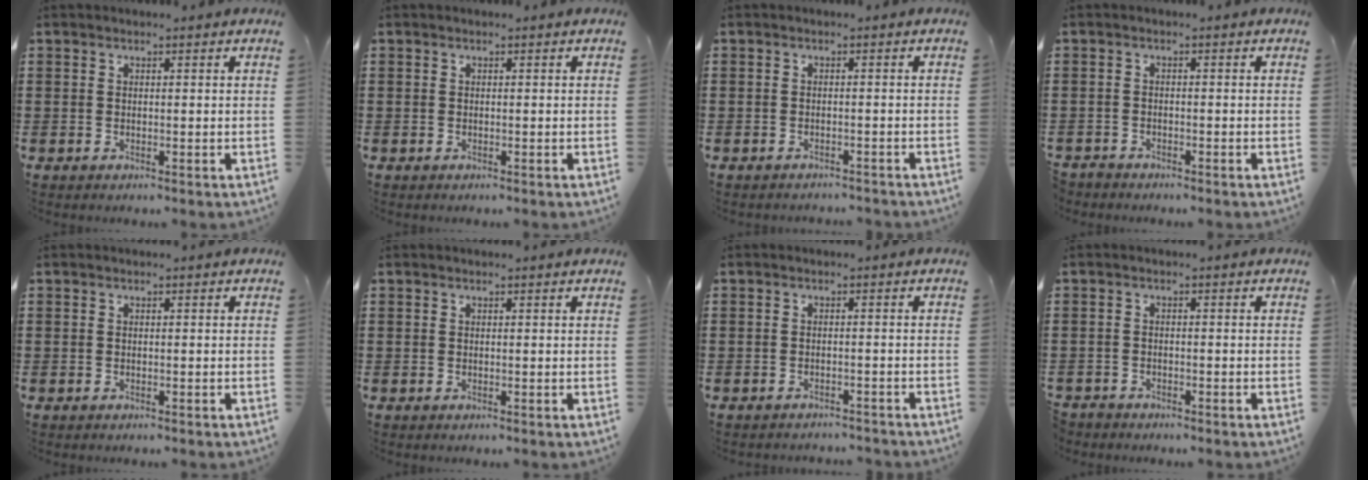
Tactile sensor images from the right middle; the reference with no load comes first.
{"total": 0.0}
{"total": 1.2, "force": [-1.2, 0.1, -0.1], "torque": [-0.002, 0.001, -0.027]}
{"total": 1.4, "force": [-1.3, 0.3, -0.2], "torque": [0.001, 0.004, -0.032]}
{"total": 0.0}
{"total": 0.0}
{"total": 1.5, "force": [-1.5, 0.1, -0.1], "torque": [-0.004, 0.000, -0.034]}
{"total": 1.4, "force": [-1.3, 0.3, -0.2], "torque": [0.001, 0.004, -0.030]}